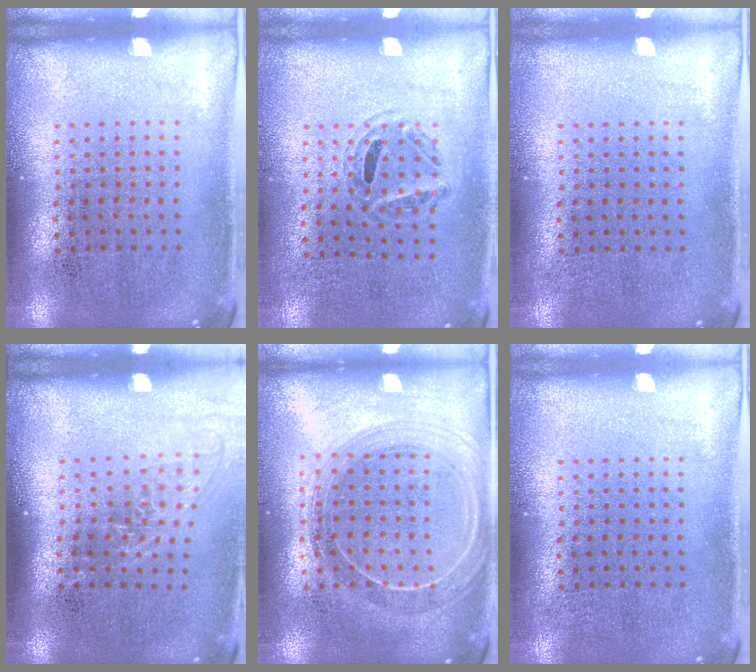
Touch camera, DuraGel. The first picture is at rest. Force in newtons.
{"total": 1.0, "press": 0.7, "slide": 0.7}
{"total": 0.0}
{"total": 1.2, "press": 1.0, "slide": 0.7}
{"total": 1.9, "press": 1.7, "slide": 0.8}
{"total": 0.0}